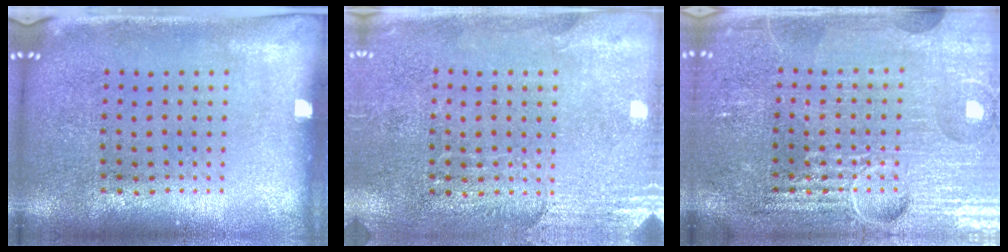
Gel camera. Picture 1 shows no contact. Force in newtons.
{"total": 2.6, "press": 2.3, "slide": 1.2}
{"total": 7.2, "press": 7.1, "slide": 0.9}